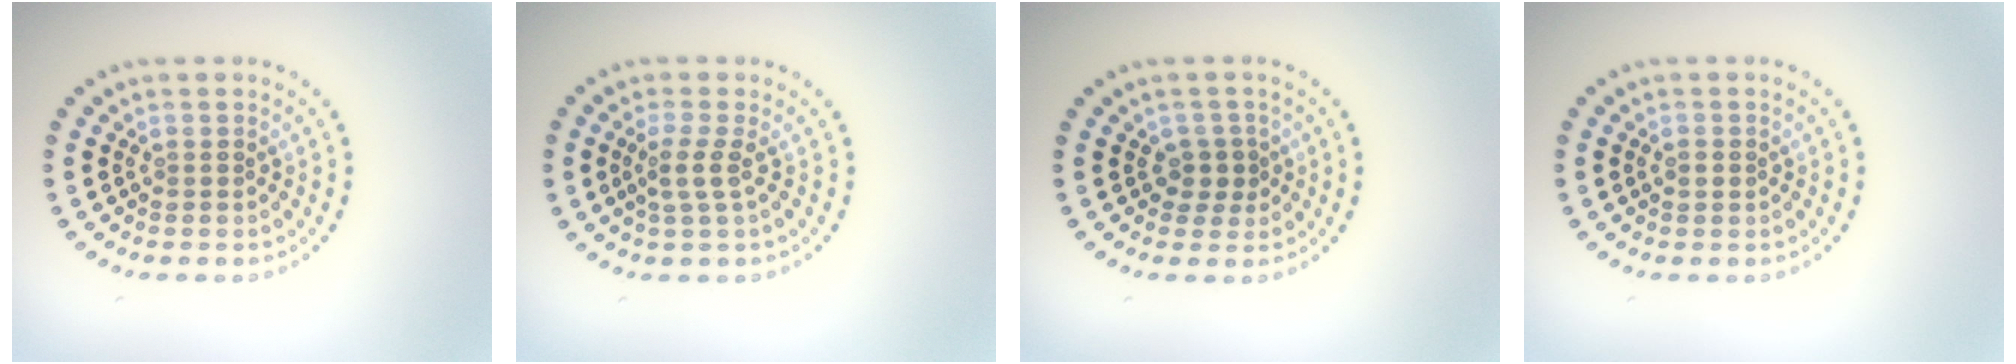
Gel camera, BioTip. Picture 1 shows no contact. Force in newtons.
{"total": 2.0, "press": 1.4, "slide": 1.4}
{"total": 1.7, "press": 1.5, "slide": 0.9}
{"total": 1.1, "press": 1.1, "slide": 0.2}